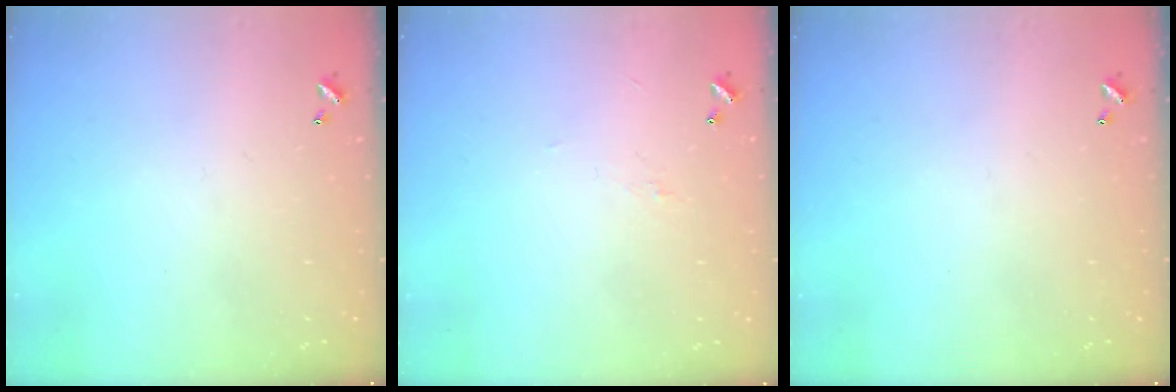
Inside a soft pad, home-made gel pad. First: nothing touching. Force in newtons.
{"total": 1.5, "press": 1.4, "slide": 0.5}
{"total": 0.0}